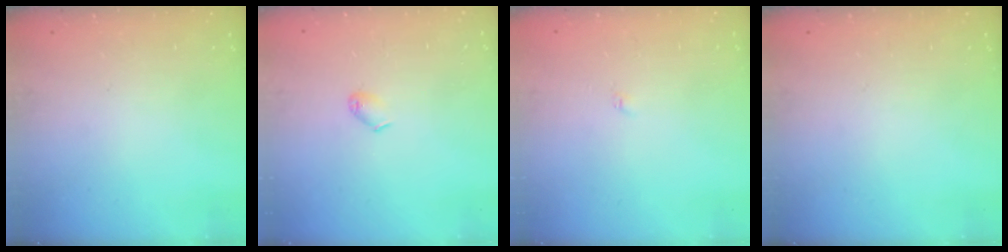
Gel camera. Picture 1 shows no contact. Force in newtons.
{"total": 5.0, "press": 4.9, "slide": 0.6}
{"total": 1.8, "press": 1.7, "slide": 0.3}
{"total": 0.0}